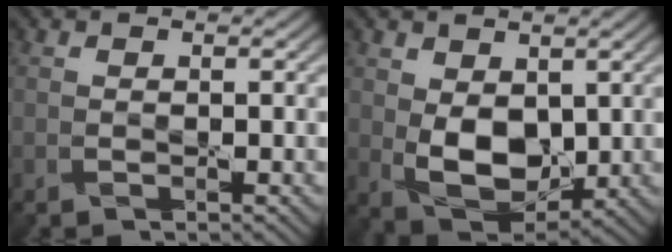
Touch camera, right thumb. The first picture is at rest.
{"total": 7.3, "force": [0.8, 4.8, 5.5], "torque": [-0.117, -0.014, 0.021]}